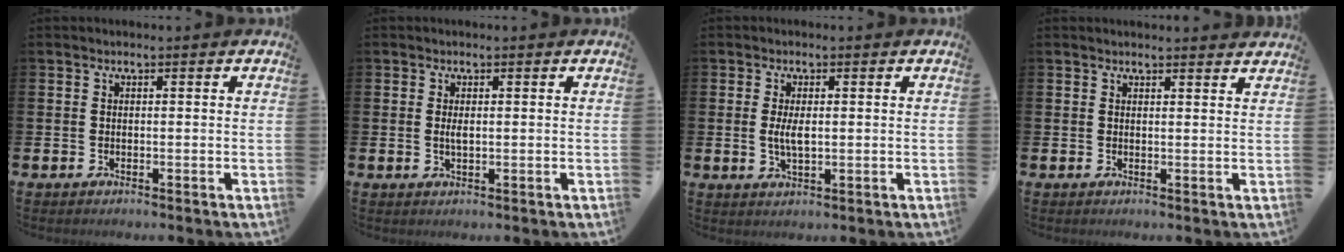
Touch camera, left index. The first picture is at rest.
{"total": 1.4, "force": [0.2, 0.5, 1.3], "torque": [-0.024, 0.002, 0.001]}
{"total": 3.1, "force": [0.2, 1.3, 2.8], "torque": [-0.046, 0.000, 0.000]}
{"total": 1.5, "force": [1.5, 0.0, 0.0], "torque": [0.010, -0.012, 0.025]}